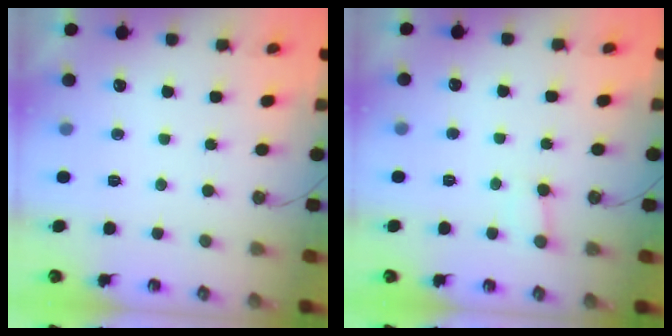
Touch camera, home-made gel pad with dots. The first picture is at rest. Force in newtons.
{"total": 3.8, "press": 3.7, "slide": 0.3}